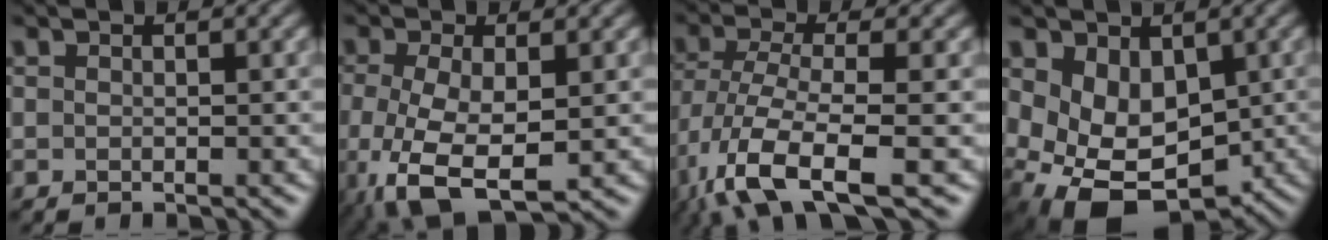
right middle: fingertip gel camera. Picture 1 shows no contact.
{"total": 6.9, "force": [-1.9, 3.3, 5.8], "torque": [-0.134, -0.017, -0.030]}
{"total": 9.3, "force": [-4.5, 3.2, 7.5], "torque": [-0.162, -0.014, -0.091]}
{"total": 8.5, "force": [-1.0, 5.9, 6.1], "torque": [-0.119, -0.028, -0.005]}